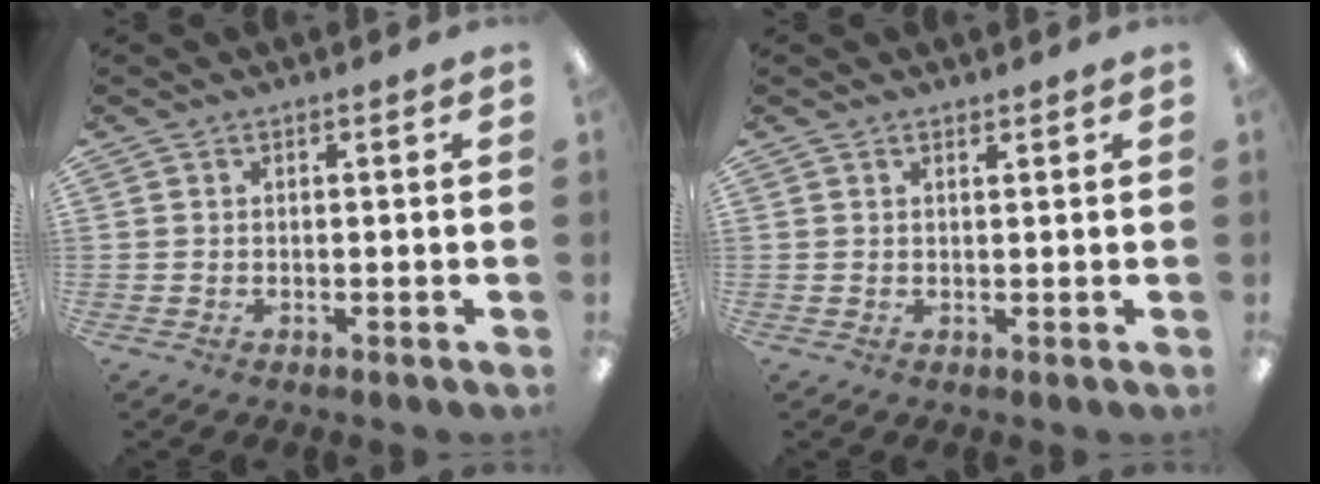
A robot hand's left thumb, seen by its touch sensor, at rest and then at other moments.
{"total": 0.9, "force": [0.9, 0.2, 0.1], "torque": [-0.003, -0.001, 0.016]}